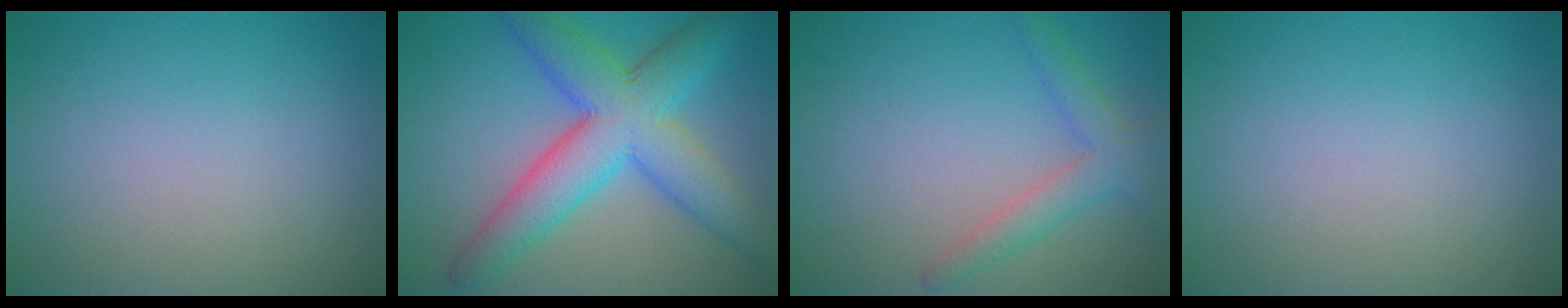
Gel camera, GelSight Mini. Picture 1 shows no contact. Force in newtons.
{"total": 8.7, "press": 8.7, "slide": 0.2}
{"total": 2.9, "press": 2.9, "slide": 0.1}
{"total": 0.0}